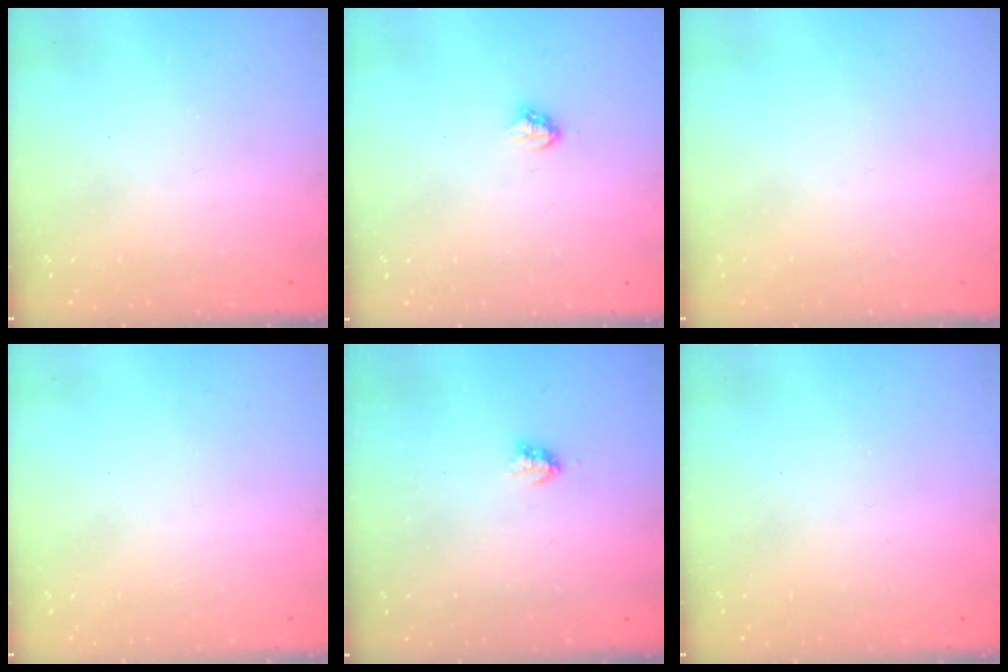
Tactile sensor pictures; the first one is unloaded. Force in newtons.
{"total": 3.7, "press": 3.6, "slide": 0.5}
{"total": 0.0}
{"total": 0.0}
{"total": 2.9, "press": 2.9, "slide": 0.5}
{"total": 0.0}